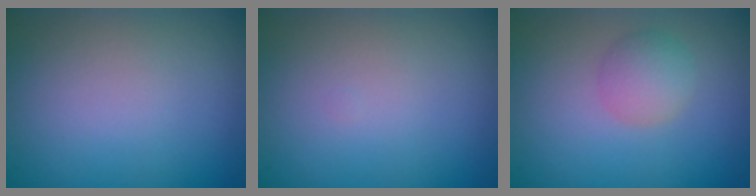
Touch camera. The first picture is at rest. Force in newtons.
{"total": 0.0}
{"total": 2.2, "press": 2.2, "slide": 0.0}